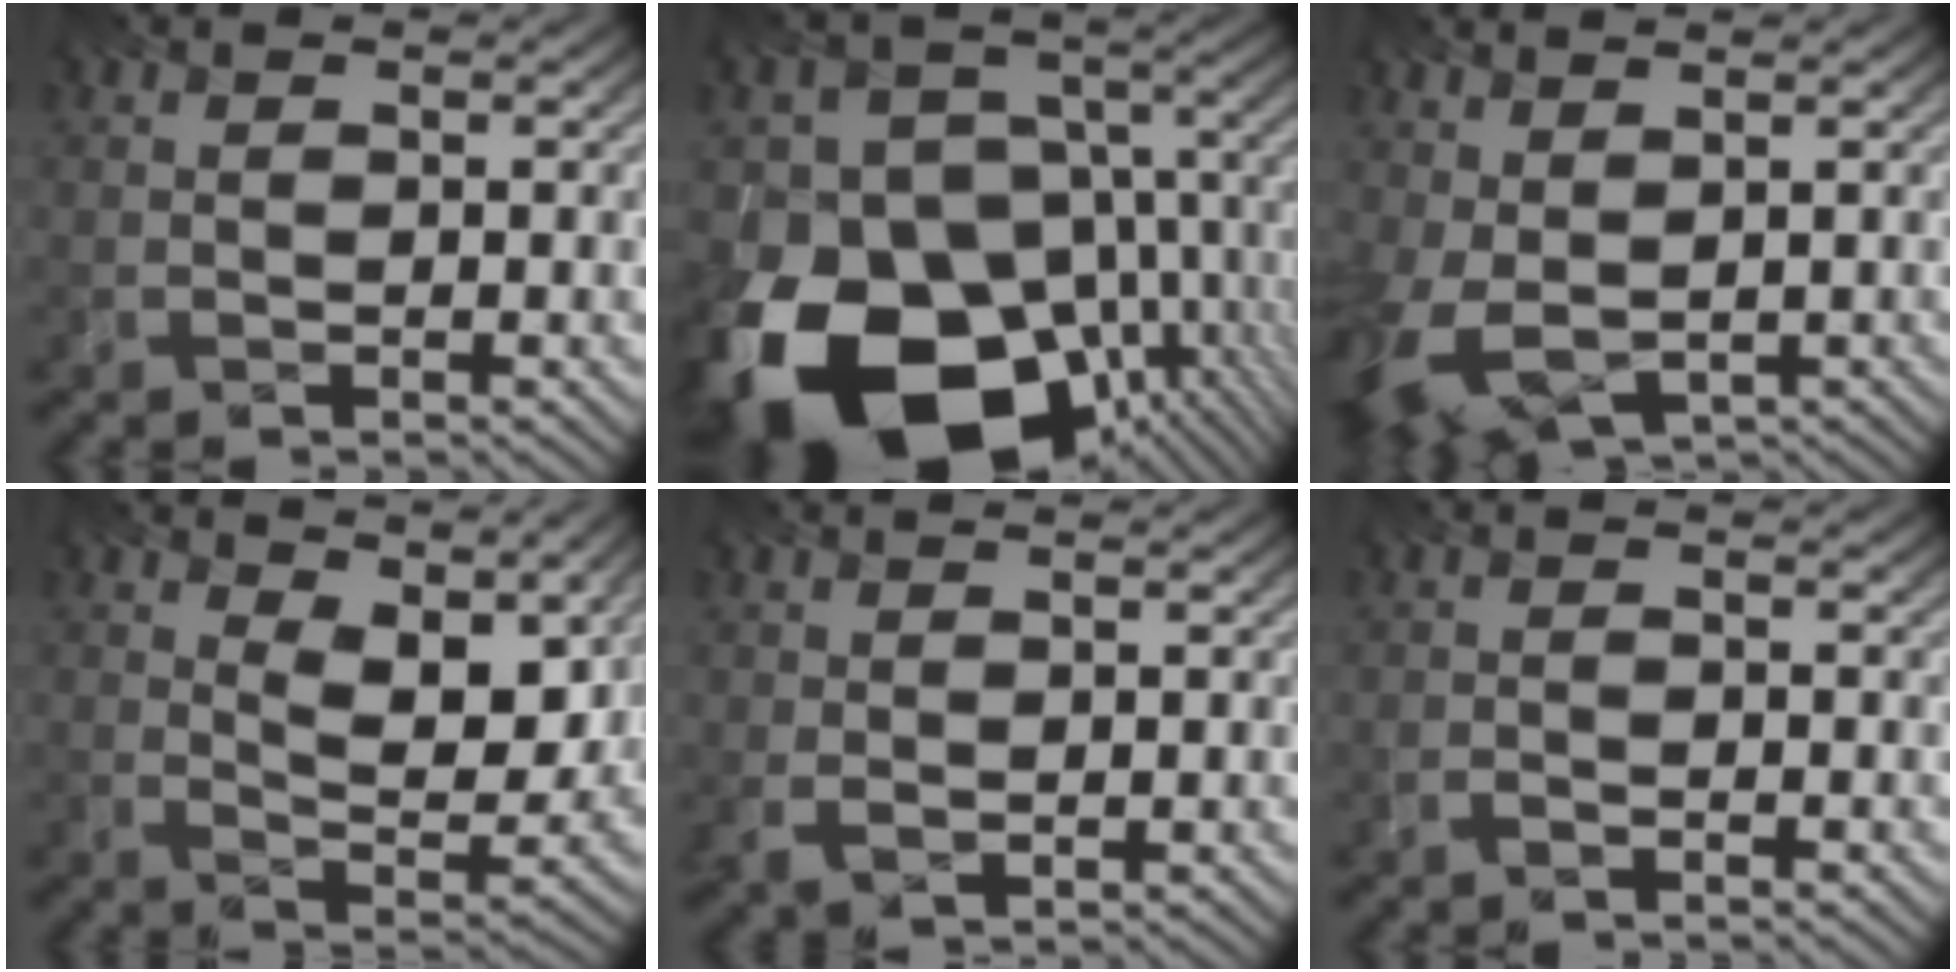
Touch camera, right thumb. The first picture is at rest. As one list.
[{"total": 20.6, "force": [-10.6, 14.0, 10.7], "torque": [-0.190, -0.037, -0.161]}, {"total": 6.7, "force": [0.0, 4.2, 5.2], "torque": [-0.155, -0.020, 0.012]}, {"total": 10.1, "force": [6.4, 3.8, 6.8], "torque": [-0.117, -0.011, 0.088]}, {"total": 0.8, "force": [0.4, 0.5, 0.5], "torque": [-0.016, 0.000, 0.013]}, {"total": 1.3, "force": [-1.2, -0.2, -0.2], "torque": [0.003, -0.002, -0.026]}]